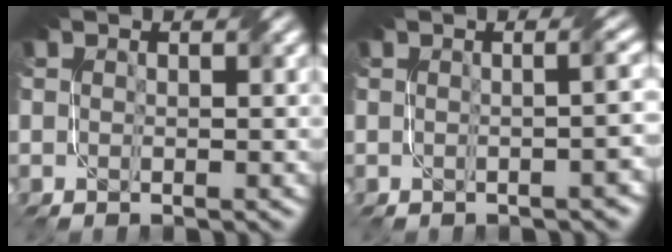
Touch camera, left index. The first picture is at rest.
{"total": 3.1, "force": [-0.3, 1.2, 2.8], "torque": [-0.007, 0.009, -0.004]}